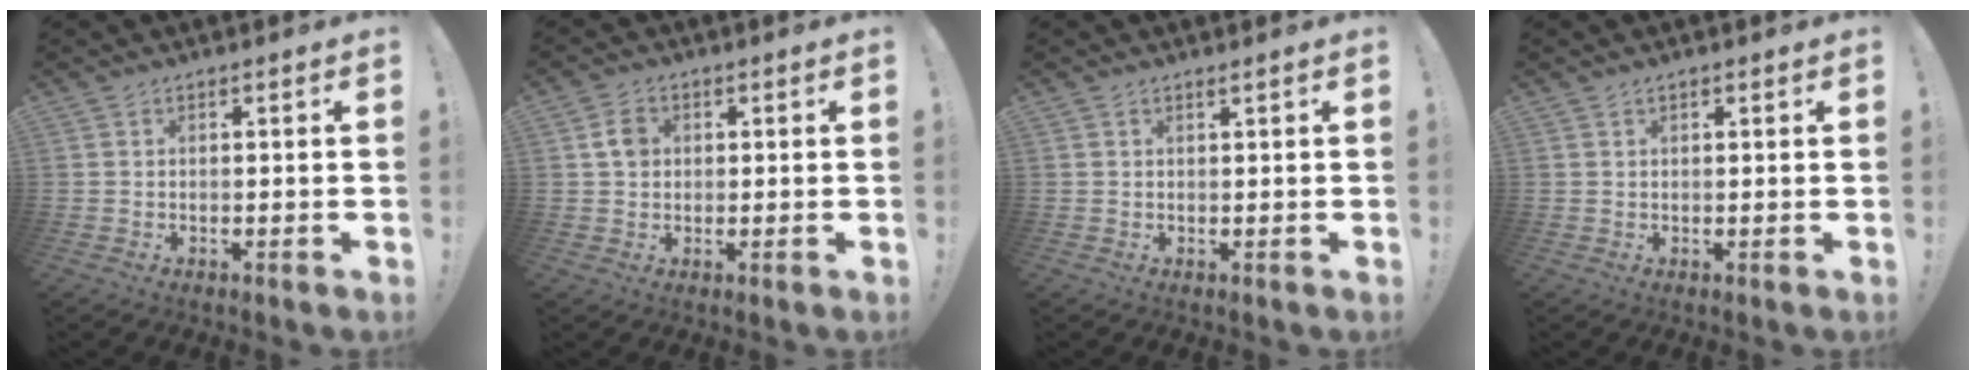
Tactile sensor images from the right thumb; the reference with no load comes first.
{"total": 4.2, "force": [0.7, 3.4, 2.3], "torque": [-0.033, 0.003, 0.011]}
{"total": 0.7, "force": [0.5, -0.1, 0.5], "torque": [-0.011, 0.001, 0.008]}
{"total": 0.8, "force": [0.5, 0.4, 0.3], "torque": [-0.005, 0.000, 0.010]}